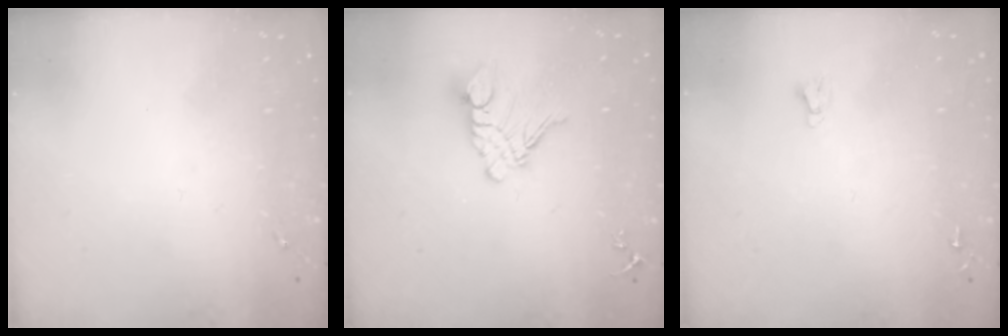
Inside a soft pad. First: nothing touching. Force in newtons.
{"total": 12.1, "press": 12.0, "slide": 1.2}
{"total": 2.4, "press": 2.4, "slide": 0.2}